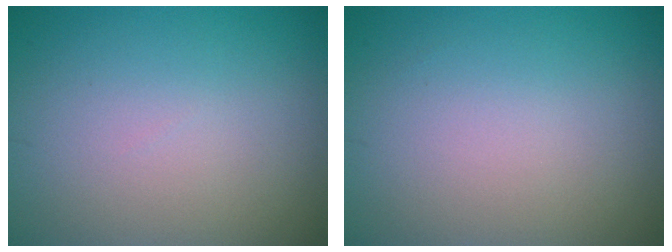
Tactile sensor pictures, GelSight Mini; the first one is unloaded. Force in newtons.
{"total": 0.0}